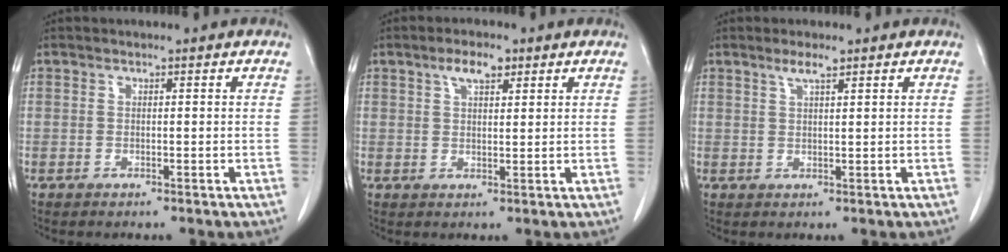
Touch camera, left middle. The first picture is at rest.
{"total": 3.7, "force": [2.2, 1.4, 2.6], "torque": [-0.051, 0.007, 0.041]}
{"total": 2.2, "force": [1.6, 0.1, 1.5], "torque": [-0.035, 0.001, 0.032]}